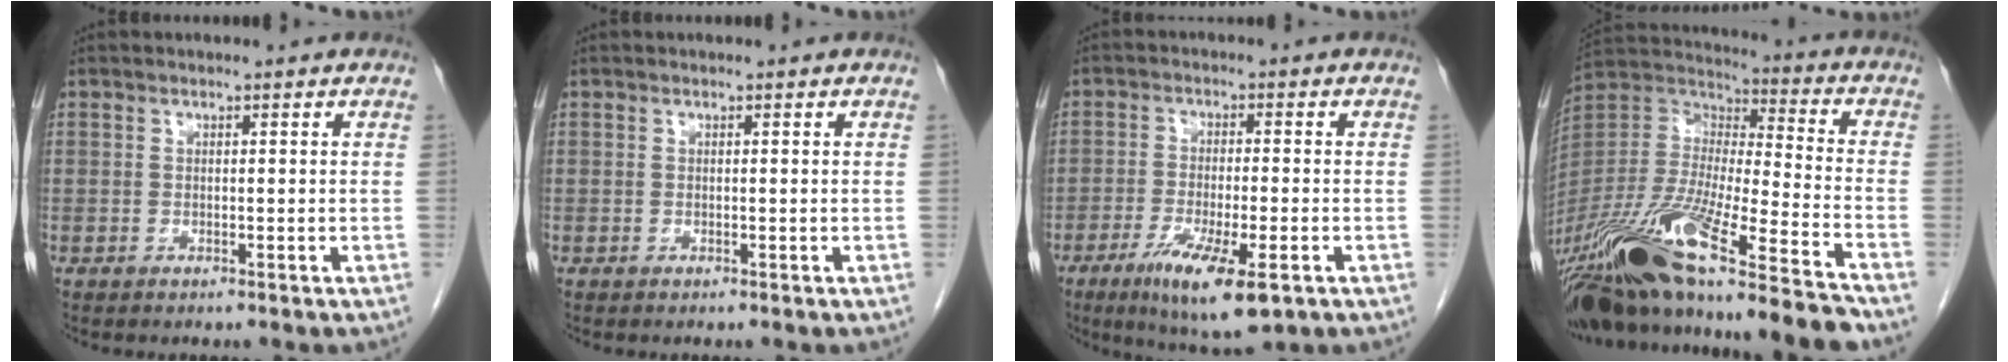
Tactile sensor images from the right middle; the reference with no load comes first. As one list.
[{"total": 0.0}, {"total": 9.6, "force": [-4.9, 1.7, 8.0], "torque": [-0.142, -0.025, -0.077]}, {"total": 25.6, "force": [-19.6, 0.4, 16.5], "torque": [-0.328, -0.045, -0.356]}]